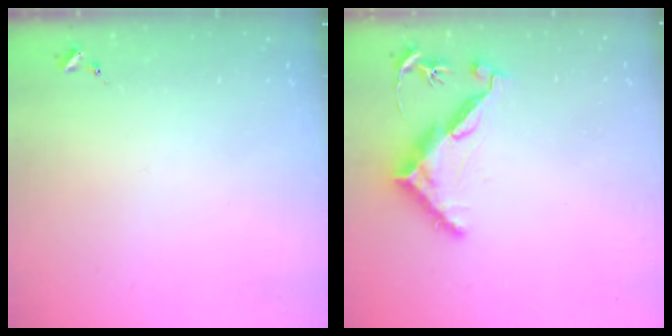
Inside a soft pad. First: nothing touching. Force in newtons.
{"total": 11.7, "press": 11.7, "slide": 1.0}